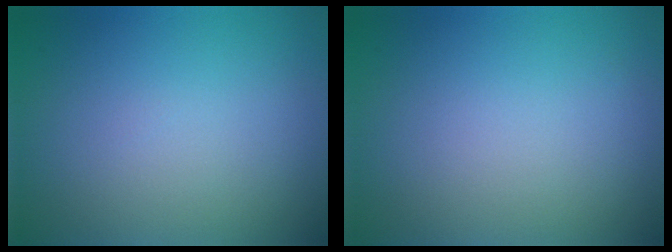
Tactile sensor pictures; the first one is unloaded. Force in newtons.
{"total": 0.0}